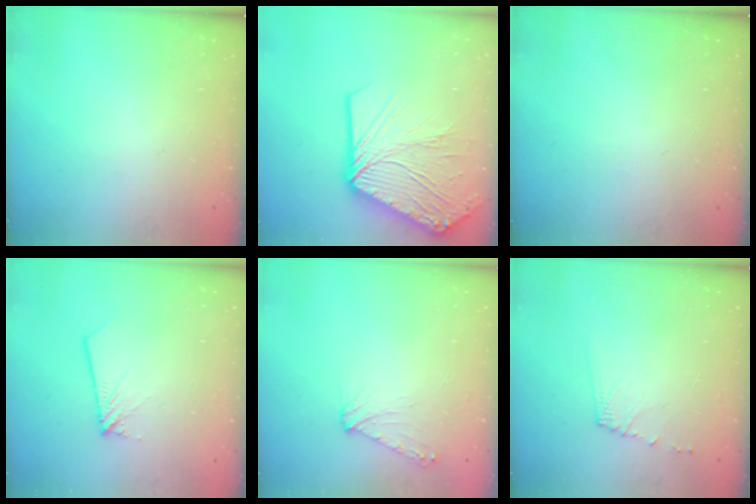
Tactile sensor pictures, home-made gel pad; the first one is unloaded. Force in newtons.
{"total": 21.3, "press": 21.2, "slide": 2.4}
{"total": 0.0}
{"total": 1.9, "press": 1.9, "slide": 0.1}
{"total": 6.7, "press": 6.6, "slide": 1.1}
{"total": 5.8, "press": 5.8, "slide": 0.6}